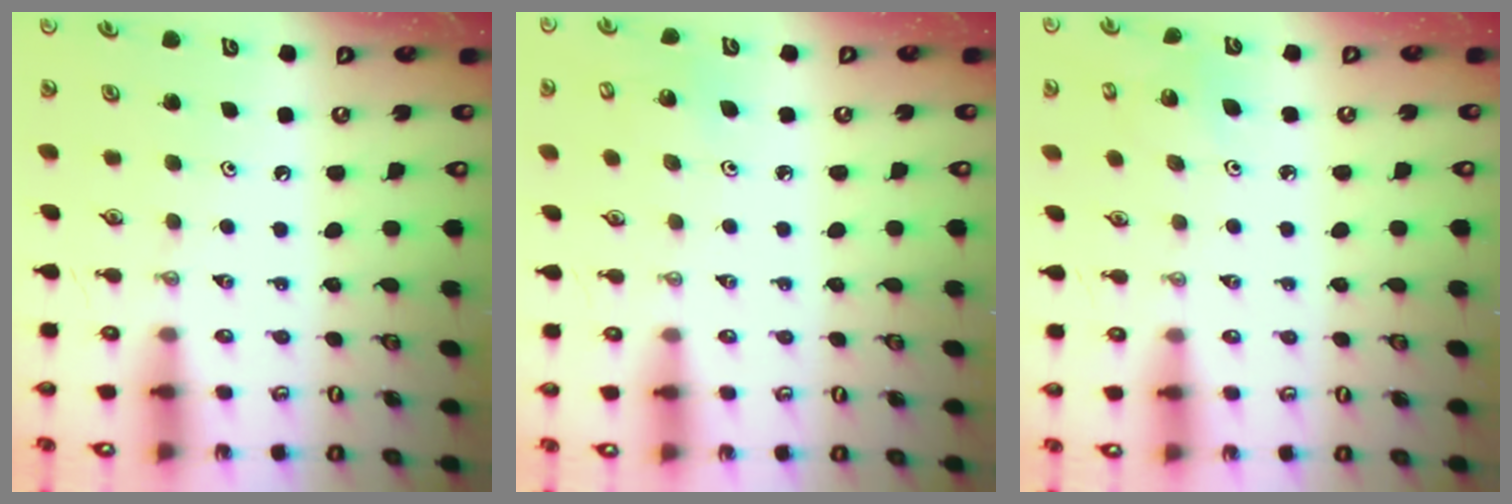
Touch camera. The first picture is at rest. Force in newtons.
{"total": 2.7, "press": 2.6, "slide": 1.0}
{"total": 3.5, "press": 3.5, "slide": 0.2}